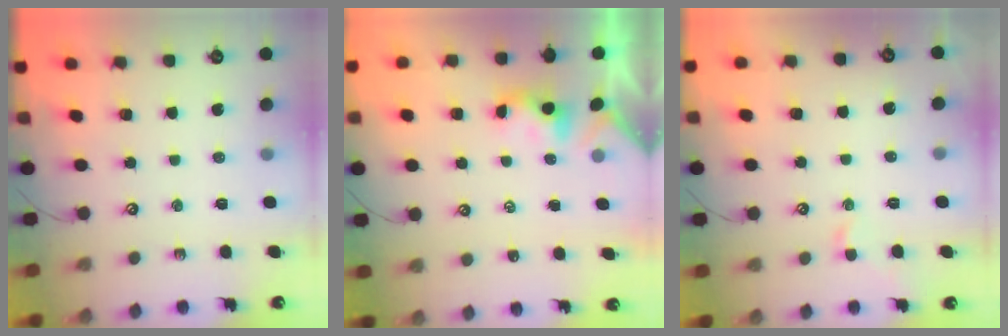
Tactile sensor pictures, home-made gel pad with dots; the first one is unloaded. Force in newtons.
{"total": 0.6, "press": 0.4, "slide": 0.3}
{"total": 0.9, "press": 0.7, "slide": 0.6}